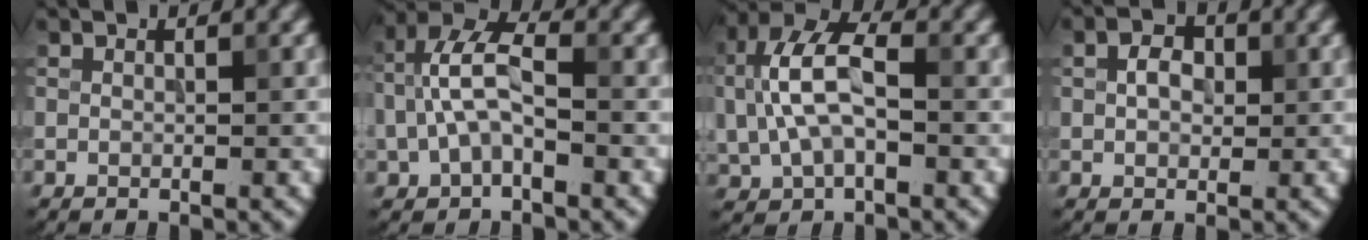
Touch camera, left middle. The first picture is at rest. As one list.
[{"total": 5.3, "force": [-0.7, 3.1, 4.3], "torque": [-0.093, 0.018, -0.020]}, {"total": 7.3, "force": [0.3, 4.3, 5.9], "torque": [-0.131, 0.014, -0.002]}, {"total": 2.4, "force": [0.5, 1.8, 1.6], "torque": [-0.032, 0.005, 0.005]}]